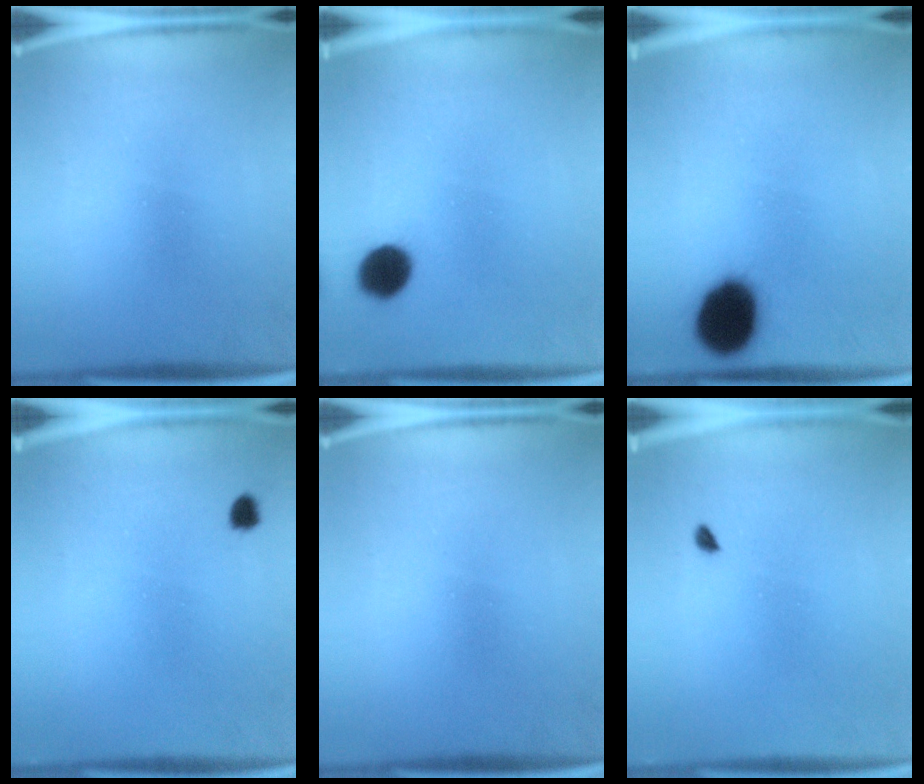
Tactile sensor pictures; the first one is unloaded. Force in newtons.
{"total": 6.7}
{"total": 13.9}
{"total": 1.4}
{"total": 0.0}
{"total": 0.8}